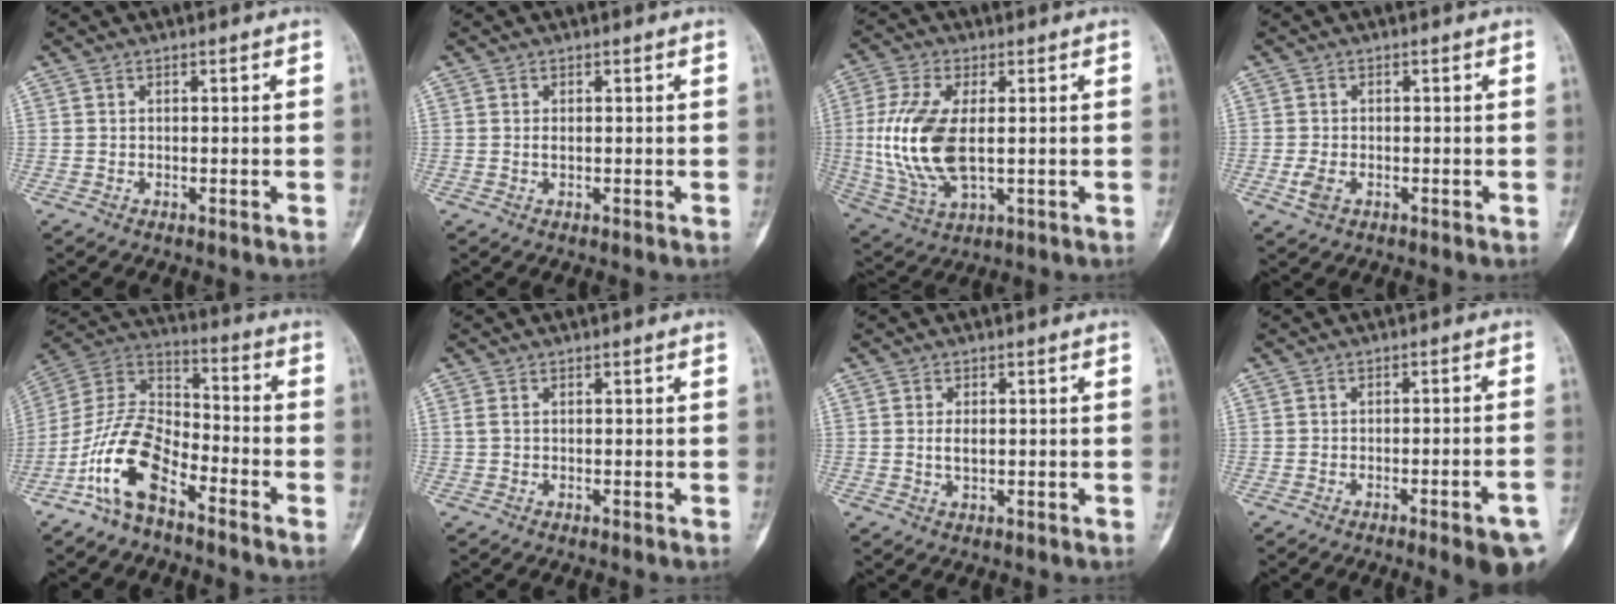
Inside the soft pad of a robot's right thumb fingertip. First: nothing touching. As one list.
[{"total": 0.7, "force": [0.1, 0.4, 0.6], "torque": [-0.008, 0.001, 0.000]}, {"total": 14.7, "force": [0.2, 7.1, 12.8], "torque": [-0.283, -0.009, 0.013]}, {"total": 2.7, "force": [-0.9, 1.6, 2.0], "torque": [-0.045, -0.001, -0.019]}, {"total": 13.5, "force": [-7.8, 6.2, 9.1], "torque": [-0.173, 0.070, -0.159]}, {"total": 0.7, "force": [-0.1, 0.3, 0.6], "torque": [-0.015, -0.002, -0.002]}, {"total": 2.2, "force": [0.1, 1.1, 1.9], "torque": [-0.032, -0.001, 0.002]}, {"total": 8.7, "force": [-4.5, 1.2, 7.3], "torque": [-0.087, 0.017, -0.054]}]